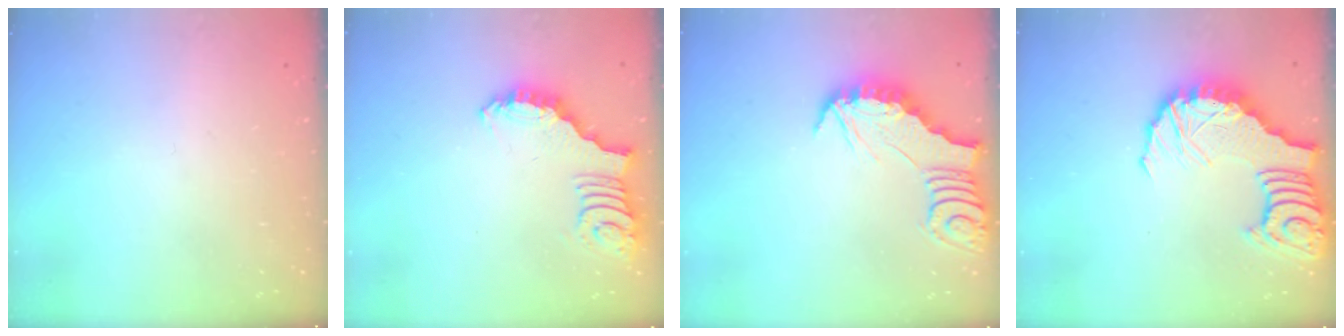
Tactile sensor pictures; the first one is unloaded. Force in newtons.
{"total": 2.7, "press": 2.7, "slide": 0.5}
{"total": 2.9, "press": 2.8, "slide": 0.3}
{"total": 15.7, "press": 15.5, "slide": 2.1}